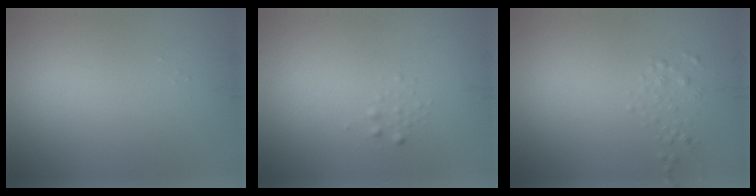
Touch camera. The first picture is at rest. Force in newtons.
{"total": 0.6, "press": 0.6, "slide": 0.1}
{"total": 0.9, "press": 0.9, "slide": 0.0}